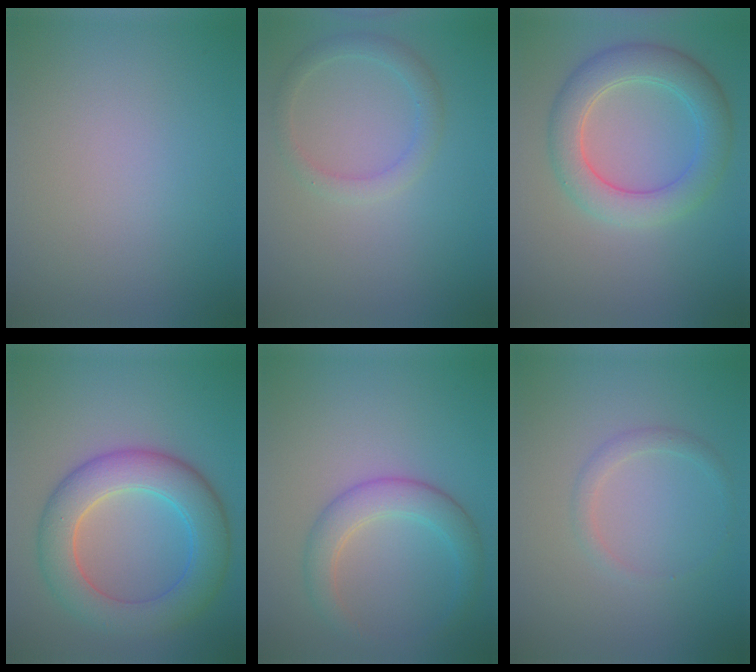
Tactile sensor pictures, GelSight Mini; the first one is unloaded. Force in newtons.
{"total": 2.1, "press": 2.1, "slide": 0.1}
{"total": 5.5, "press": 5.5, "slide": 0.4}
{"total": 7.5, "press": 7.4, "slide": 0.5}
{"total": 3.7, "press": 3.7, "slide": 0.2}
{"total": 1.3, "press": 1.3, "slide": 0.1}